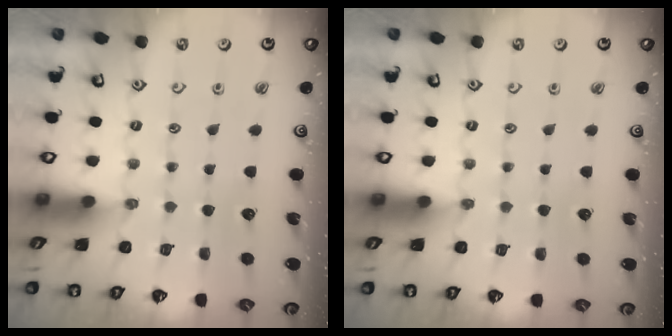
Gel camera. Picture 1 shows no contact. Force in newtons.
{"total": 0.0}